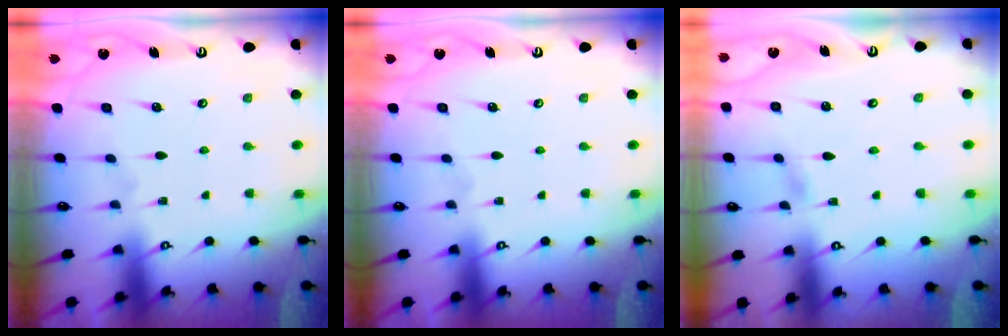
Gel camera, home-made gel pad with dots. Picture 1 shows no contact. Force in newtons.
{"total": 0.0}
{"total": 1.4, "press": 1.4, "slide": 0.2}